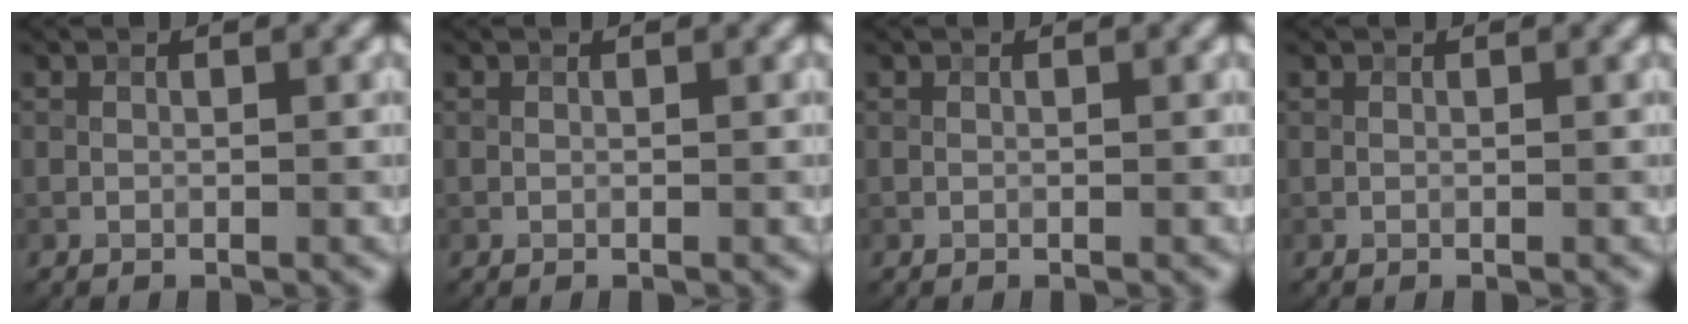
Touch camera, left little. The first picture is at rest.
{"total": 0.0}
{"total": 0.0}
{"total": 0.0}